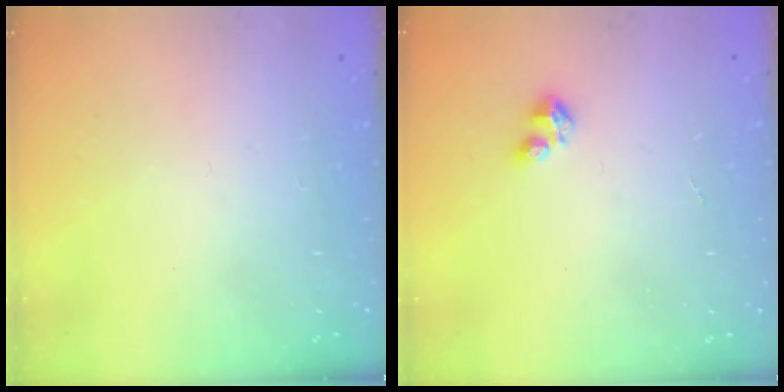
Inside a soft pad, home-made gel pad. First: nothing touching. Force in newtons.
{"total": 2.7, "press": 2.7, "slide": 0.4}